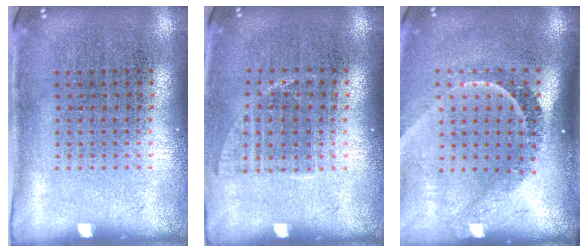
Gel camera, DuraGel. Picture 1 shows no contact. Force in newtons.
{"total": 1.0, "press": 0.8, "slide": 0.5}
{"total": 2.3, "press": 1.6, "slide": 1.7}